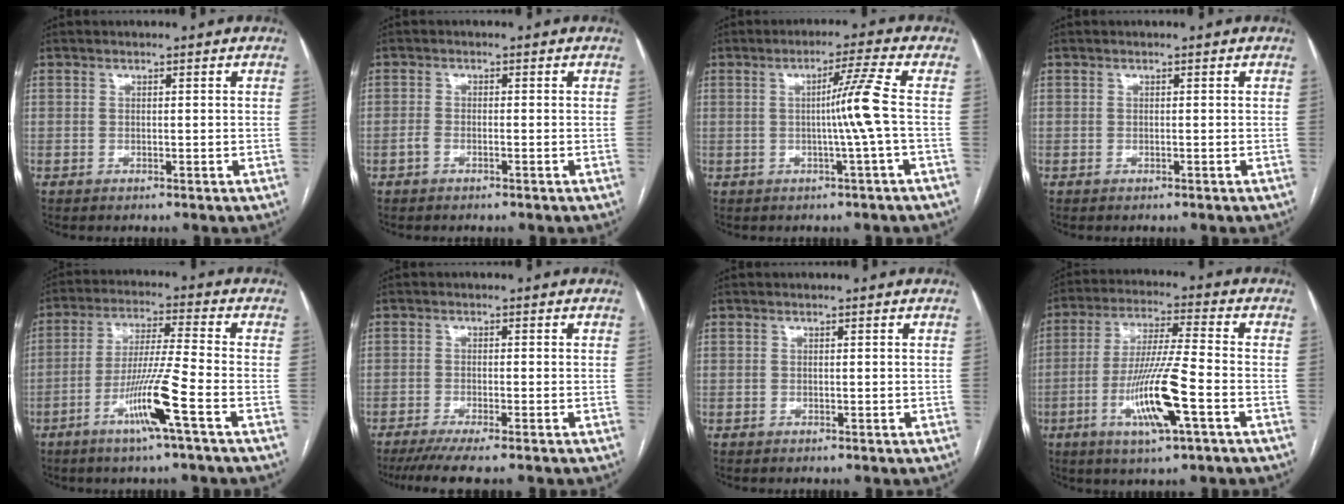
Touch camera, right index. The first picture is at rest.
{"total": 1.2, "force": [-0.7, 0.5, 0.9], "torque": [-0.017, 0.005, -0.011]}
{"total": 5.9, "force": [-0.5, -2.1, 5.4], "torque": [-0.091, 0.004, -0.005]}
{"total": 0.0}
{"total": 10.3, "force": [-4.7, -1.1, 9.1], "torque": [-0.175, -0.010, -0.093]}
{"total": 6.6, "force": [-5.3, -0.1, 3.9], "torque": [-0.055, -0.015, -0.084]}
{"total": 0.0}
{"total": 12.5, "force": [-4.4, 0.4, 11.7], "torque": [-0.229, -0.011, -0.081]}